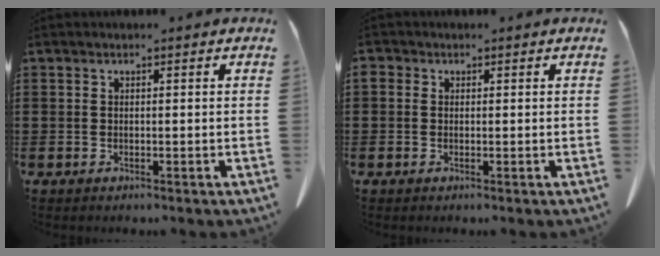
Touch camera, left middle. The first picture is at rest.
{"total": 0.8, "force": [-0.1, 0.8, 0.2], "torque": [-0.006, 0.006, -0.002]}